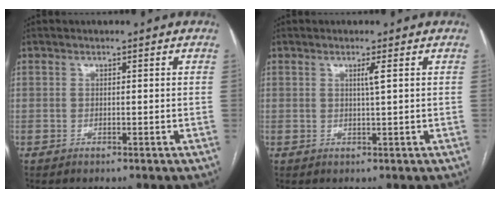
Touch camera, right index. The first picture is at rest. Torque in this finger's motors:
{"motor_torque": [0.28, -0.02, 0.06, 0.04]}